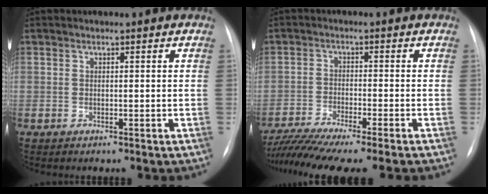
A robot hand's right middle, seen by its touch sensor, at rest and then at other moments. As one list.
[{"total": 11.1, "force": [-9.5, -0.6, 5.6], "torque": [-0.082, -0.023, -0.150]}]